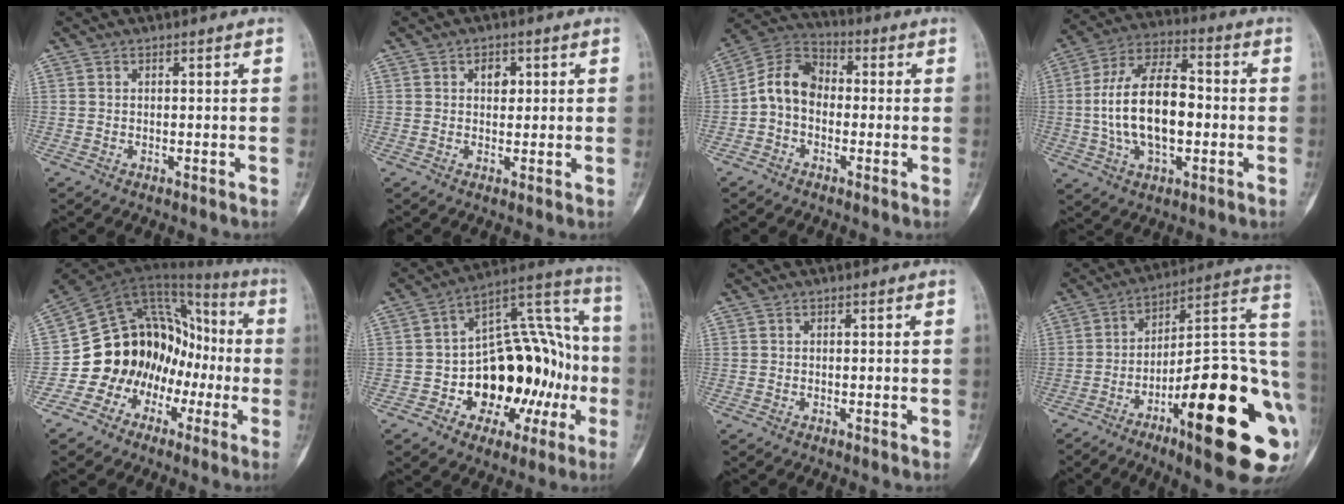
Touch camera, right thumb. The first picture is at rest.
{"total": 2.6, "force": [0.8, 1.9, 1.5], "torque": [-0.011, 0.001, 0.009]}
{"total": 9.1, "force": [-1.2, 6.8, 5.9], "torque": [-0.095, 0.035, -0.040]}
{"total": 17.1, "force": [-1.1, 9.1, 14.4], "torque": [-0.260, 0.030, -0.023]}
{"total": 18.3, "force": [-5.8, 15.2, 8.4], "torque": [-0.082, 0.113, -0.100]}
{"total": 25.0, "force": [-4.4, 15.6, 19.0], "torque": [-0.223, 0.059, -0.053]}
{"total": 0.5, "force": [-0.1, 0.2, 0.4], "torque": [-0.007, -0.001, -0.001]}
{"total": 29.4, "force": [-9.1, 8.0, 26.8], "torque": [-0.321, 0.031, -0.128]}